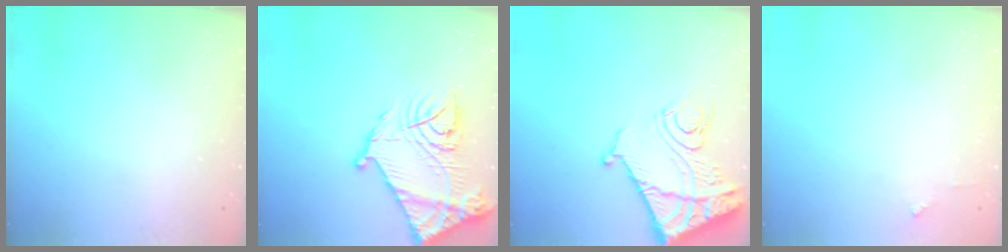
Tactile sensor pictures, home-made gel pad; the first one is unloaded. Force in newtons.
{"total": 20.6, "press": 20.5, "slide": 1.8}
{"total": 14.7, "press": 14.6, "slide": 1.7}
{"total": 2.6, "press": 2.6, "slide": 0.2}